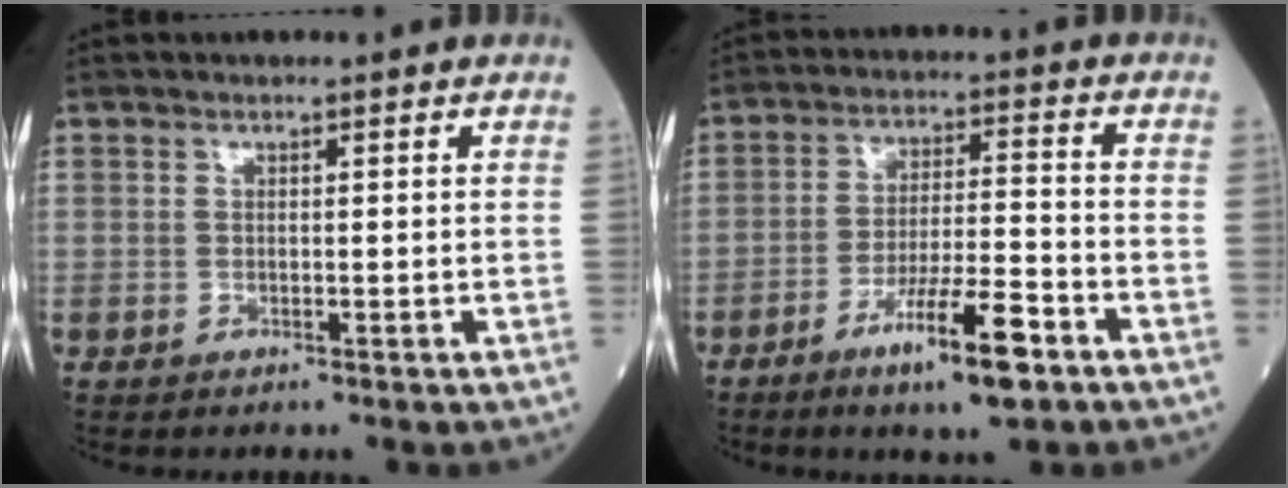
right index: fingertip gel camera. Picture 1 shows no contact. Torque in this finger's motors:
{"motor_torque": [1.22, -0.92, 0.65, 0.17]}